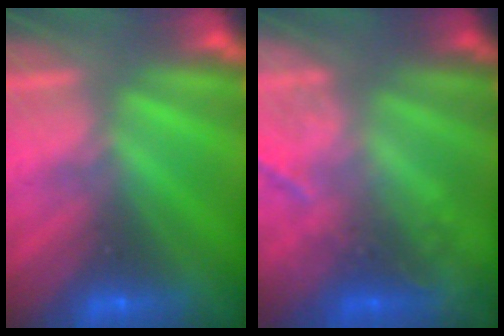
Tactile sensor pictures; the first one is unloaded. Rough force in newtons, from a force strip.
{"total": 2.2}